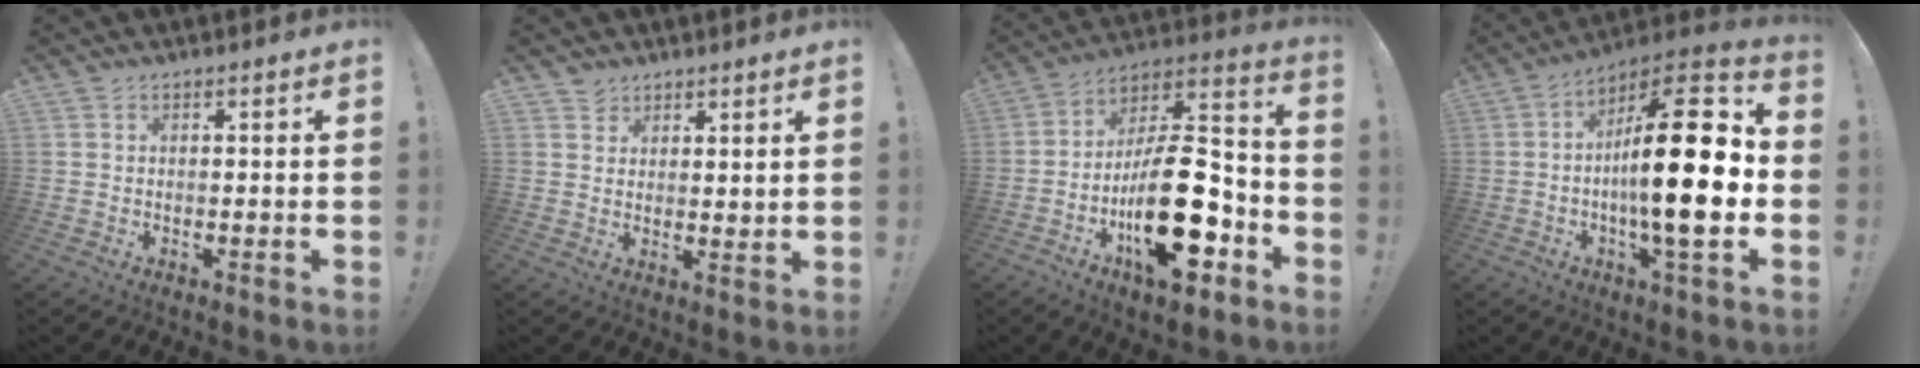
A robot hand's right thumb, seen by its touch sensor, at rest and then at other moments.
{"total": 3.8, "force": [3.3, 1.9, 0.3], "torque": [0.000, -0.024, 0.060]}
{"total": 25.6, "force": [-8.5, 11.0, 21.5], "torque": [-0.366, 0.055, -0.131]}
{"total": 24.2, "force": [-1.7, 6.4, 23.2], "torque": [-0.391, 0.002, -0.037]}